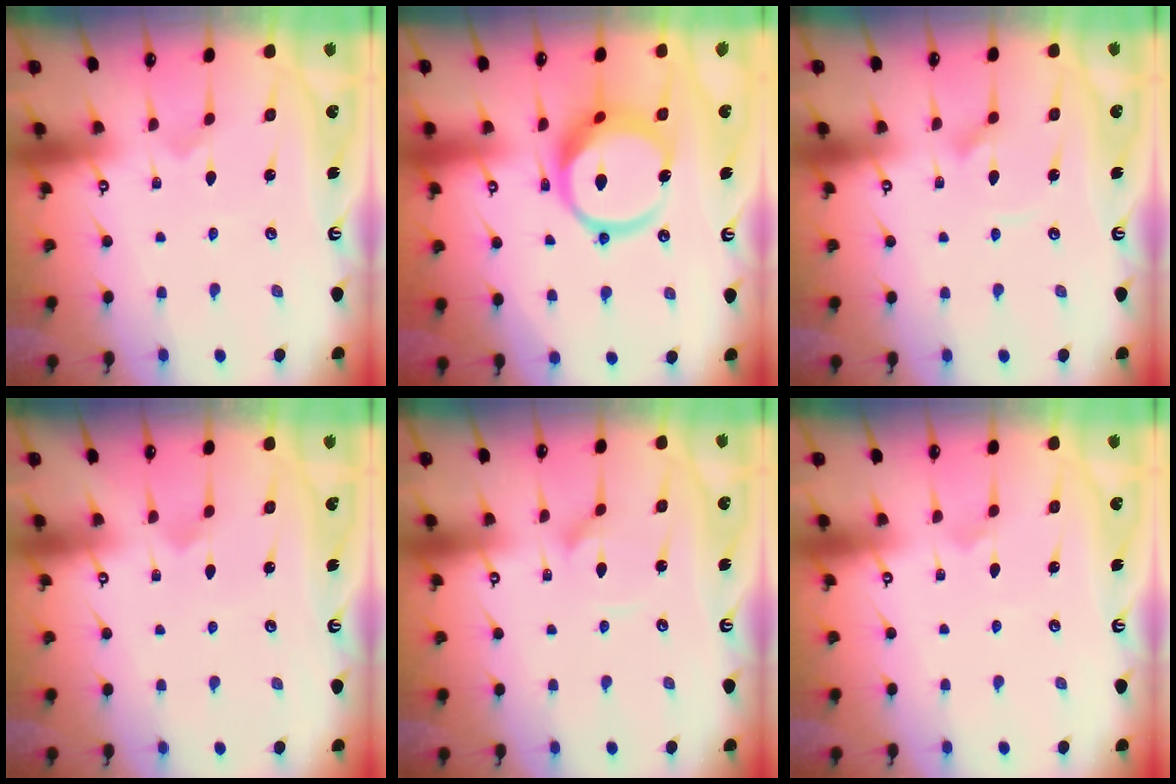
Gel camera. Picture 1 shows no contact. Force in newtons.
{"total": 14.5, "press": 14.4, "slide": 1.8}
{"total": 4.2, "press": 4.2, "slide": 0.4}
{"total": 2.9, "press": 2.9, "slide": 0.2}
{"total": 2.0, "press": 2.0, "slide": 0.3}
{"total": 2.3, "press": 2.3, "slide": 0.0}